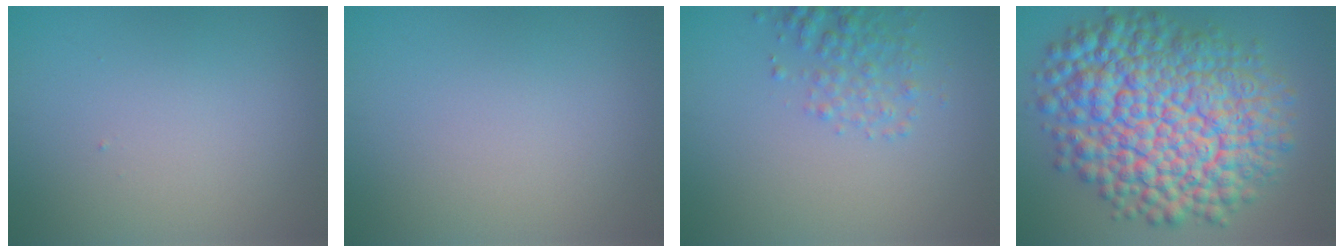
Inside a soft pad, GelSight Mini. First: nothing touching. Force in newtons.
{"total": 0.0}
{"total": 2.5, "press": 2.5, "slide": 0.1}
{"total": 14.5, "press": 14.5, "slide": 0.3}